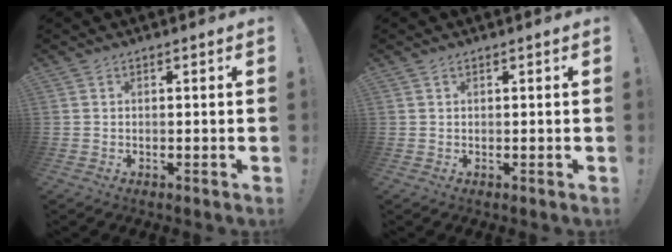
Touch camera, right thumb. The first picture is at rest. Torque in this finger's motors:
{"motor_torque": [-0.07, 0.10, -0.19, 0.10, 0.00]}